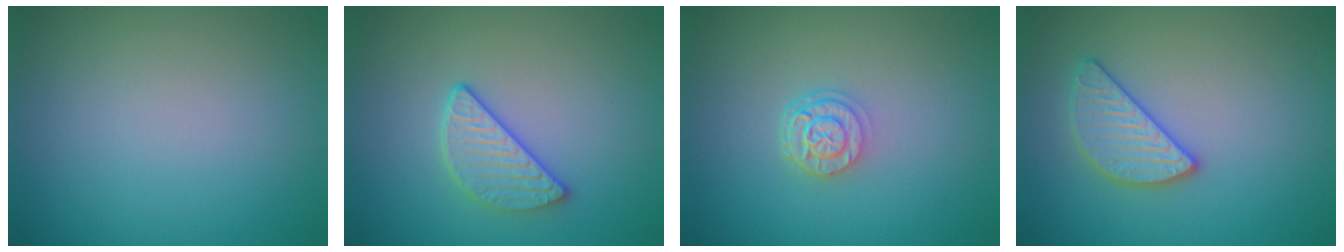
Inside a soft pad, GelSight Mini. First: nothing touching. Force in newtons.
{"total": 2.9, "press": 2.6, "slide": 1.3}
{"total": 2.6, "press": 2.1, "slide": 1.5}
{"total": 2.7, "press": 2.7, "slide": 0.1}